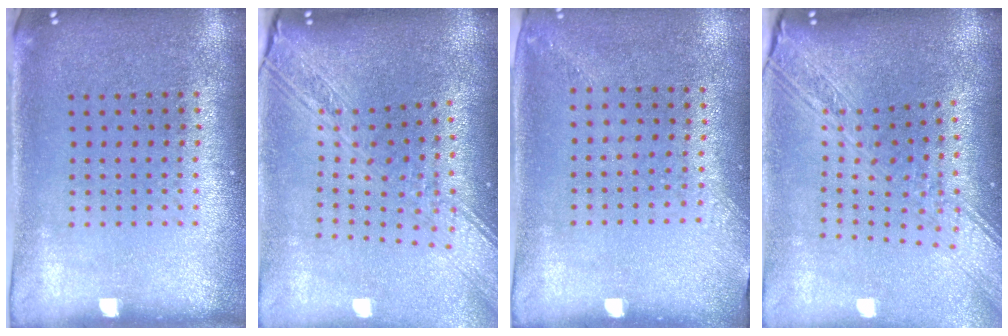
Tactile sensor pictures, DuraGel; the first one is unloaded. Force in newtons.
{"total": 3.0, "press": 2.3, "slide": 2.0}
{"total": 1.3, "press": 1.0, "slide": 0.8}
{"total": 3.0, "press": 2.3, "slide": 2.0}